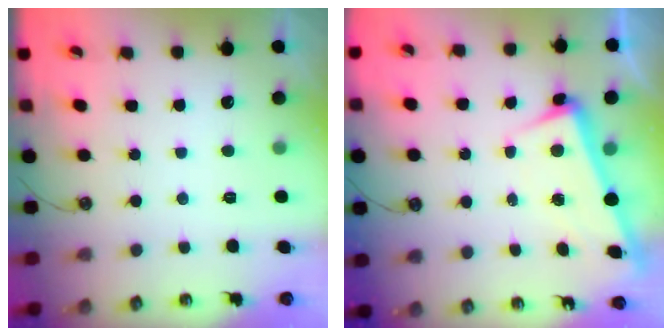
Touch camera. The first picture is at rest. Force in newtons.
{"total": 3.2, "press": 3.0, "slide": 1.2}